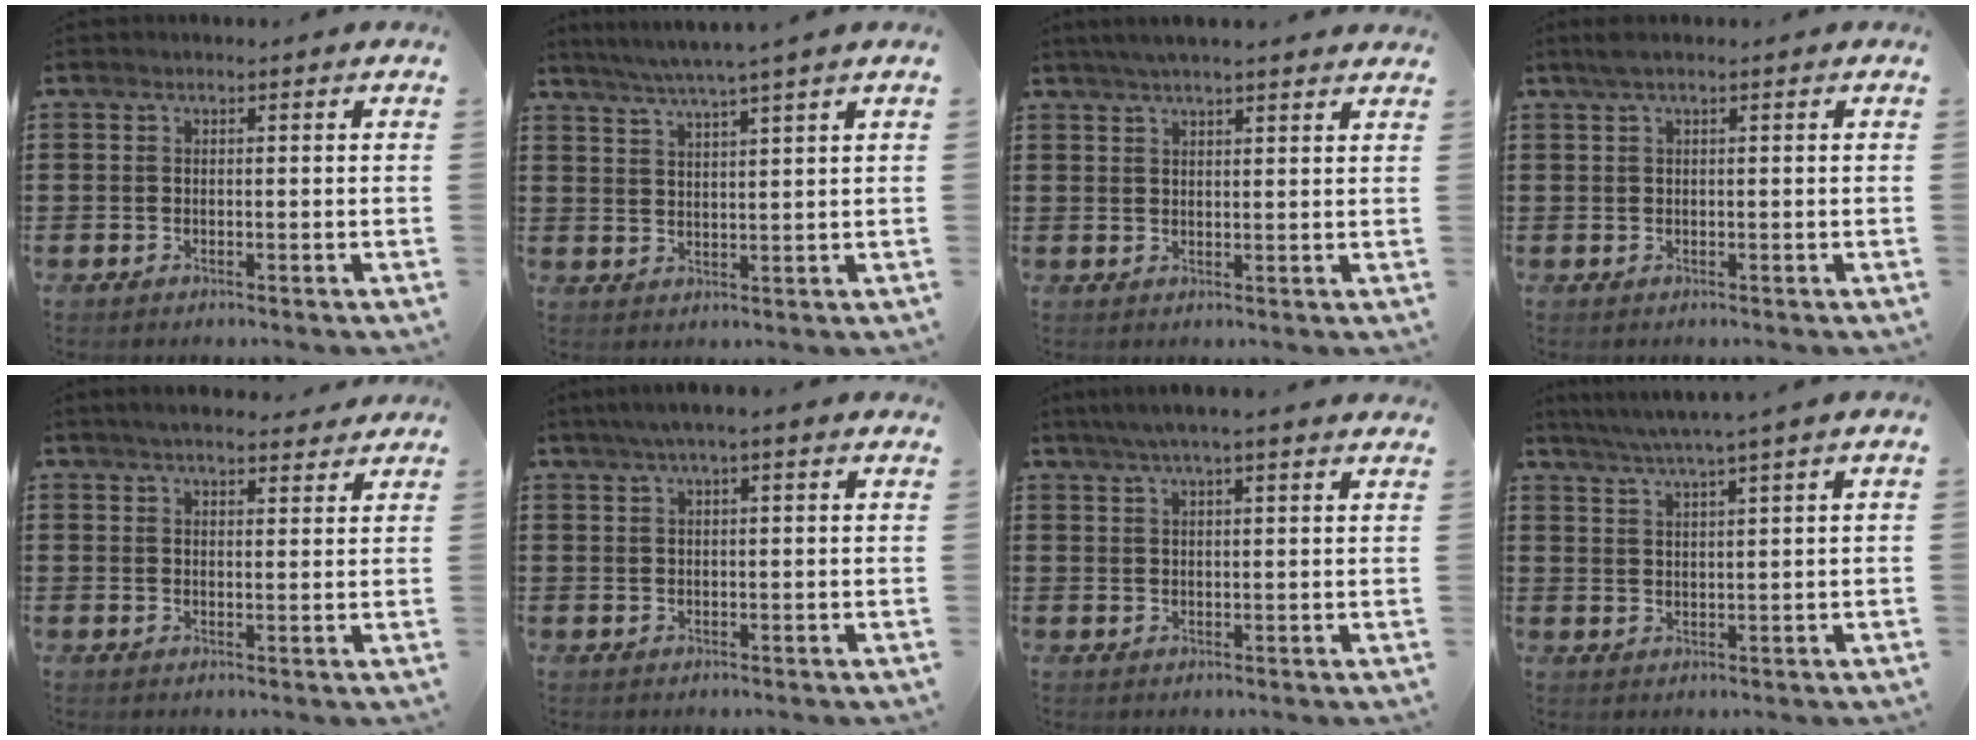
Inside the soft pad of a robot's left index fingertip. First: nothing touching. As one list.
[{"total": 4.3, "force": [3.6, -0.9, 2.1], "torque": [-0.050, -0.017, 0.062]}, {"total": 3.4, "force": [3.0, 0.0, 1.5], "torque": [-0.036, 0.000, 0.055]}, {"total": 1.2, "force": [0.5, 0.1, 1.1], "torque": [-0.022, 0.000, 0.008]}, {"total": 3.6, "force": [3.3, 0.6, 1.3], "torque": [-0.033, -0.003, 0.060]}, {"total": 2.7, "force": [1.7, 0.0, 2.2], "torque": [-0.044, 0.002, 0.030]}, {"total": 3.8, "force": [3.1, -0.2, 2.3], "torque": [-0.051, -0.003, 0.055]}, {"total": 3.7, "force": [3.0, -0.8, 2.0], "torque": [-0.046, -0.012, 0.051]}]